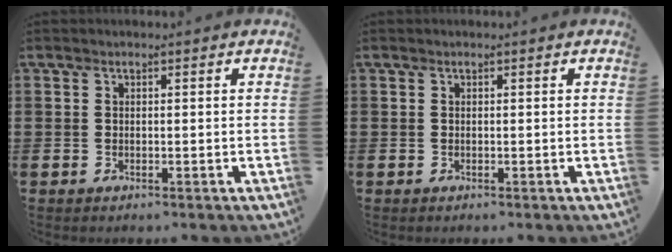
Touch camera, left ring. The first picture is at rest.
{"total": 0.0}